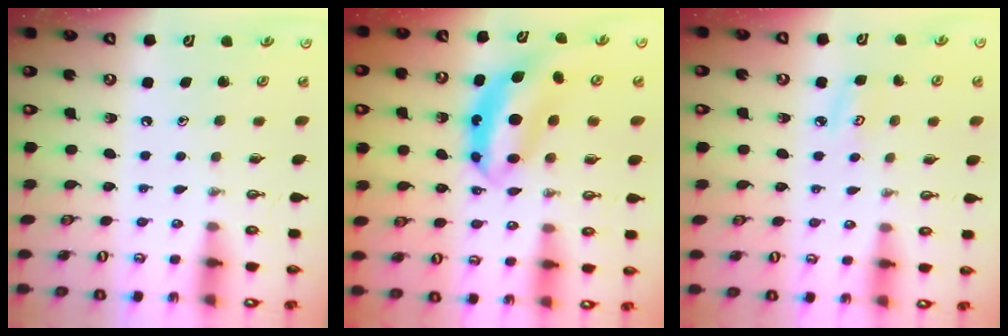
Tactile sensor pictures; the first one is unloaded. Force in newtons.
{"total": 7.0, "press": 7.0, "slide": 0.7}
{"total": 3.9, "press": 3.9, "slide": 0.4}